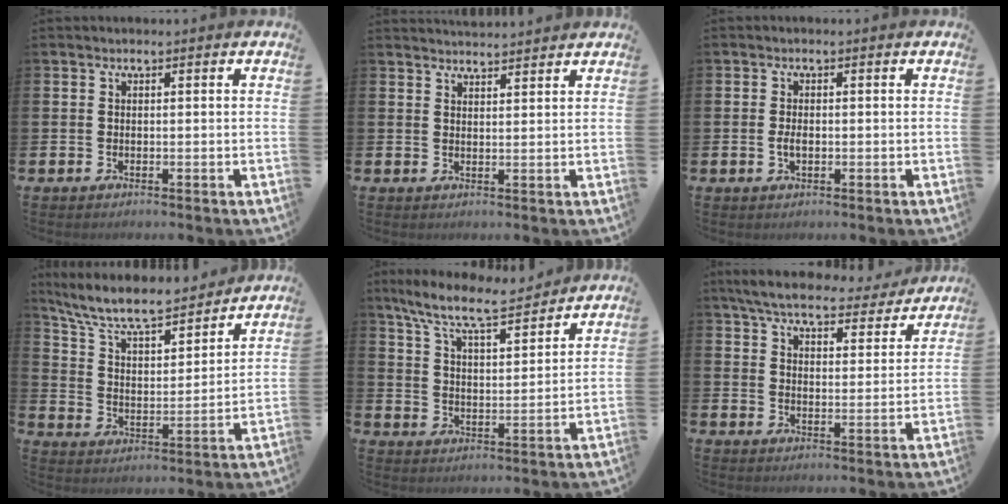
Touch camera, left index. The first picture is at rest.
{"total": 2.8, "force": [2.8, 0.1, -0.1], "torque": [0.008, -0.018, 0.048]}
{"total": 1.8, "force": [-0.2, 1.0, 1.5], "torque": [-0.022, 0.001, -0.007]}
{"total": 9.1, "force": [8.2, 2.0, 3.2], "torque": [-0.100, -0.055, 0.143]}
{"total": 9.1, "force": [8.1, 1.4, 3.8], "torque": [-0.103, -0.047, 0.143]}
{"total": 6.4, "force": [6.0, 1.4, 2.0], "torque": [-0.056, -0.034, 0.101]}